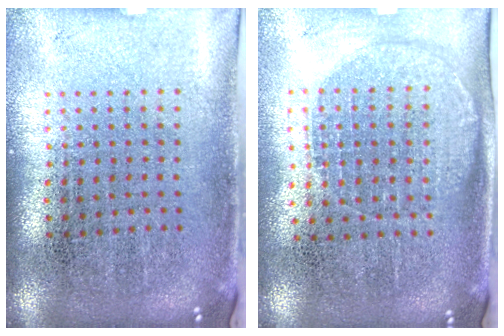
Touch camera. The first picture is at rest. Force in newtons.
{"total": 1.3, "press": 1.2, "slide": 0.5}